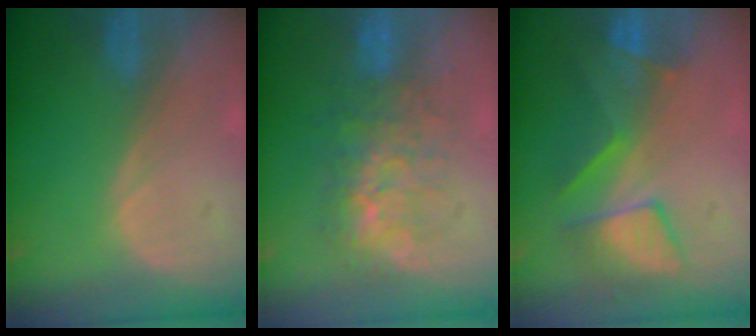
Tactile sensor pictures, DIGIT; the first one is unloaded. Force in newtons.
{"total": 7.9, "press": 7.7, "slide": 1.6}
{"total": 7.5, "press": 7.3, "slide": 1.5}